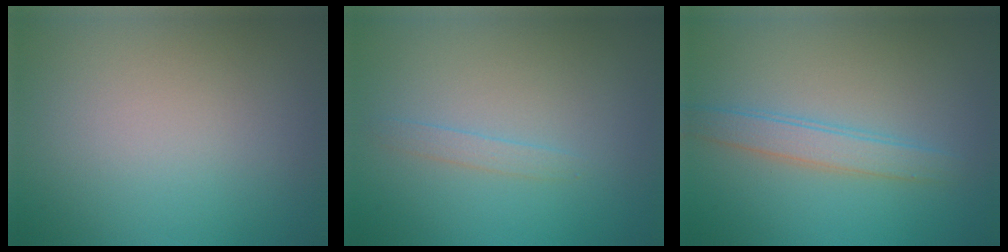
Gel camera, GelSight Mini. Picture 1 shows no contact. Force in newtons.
{"total": 1.0, "press": 1.0, "slide": 0.1}
{"total": 2.4, "press": 2.4, "slide": 0.1}